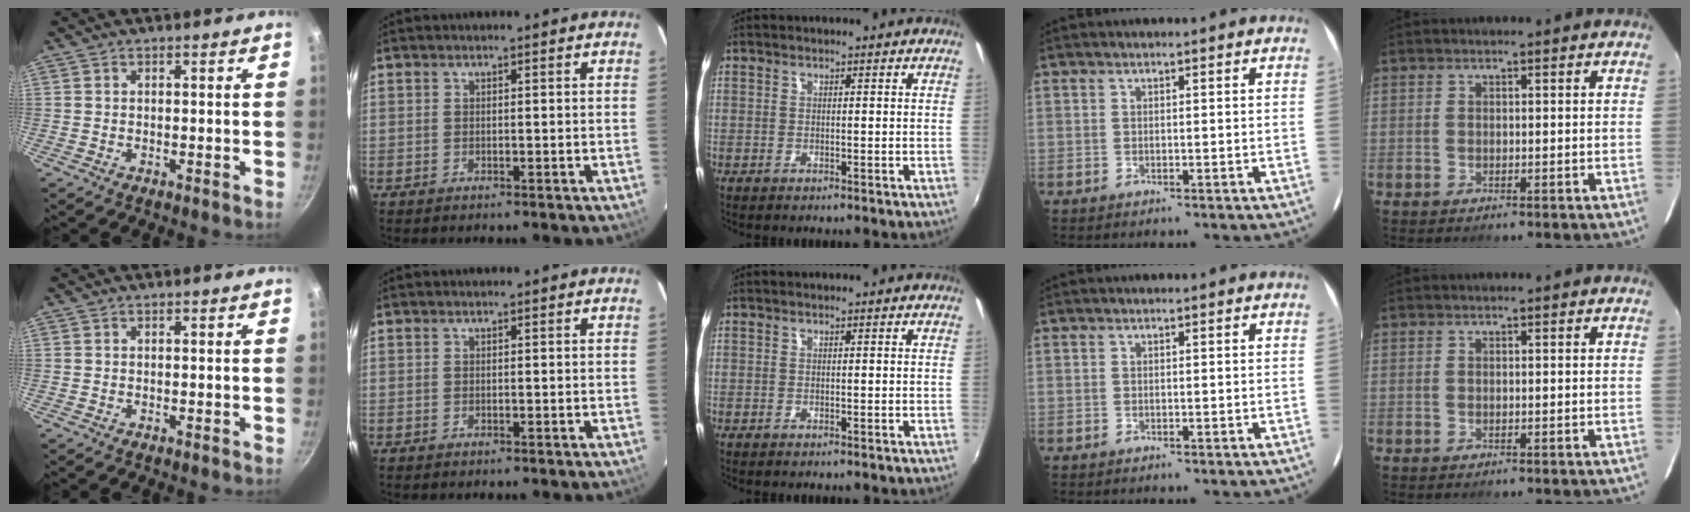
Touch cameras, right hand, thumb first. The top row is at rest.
{}